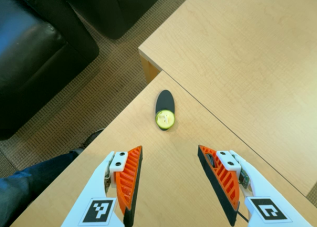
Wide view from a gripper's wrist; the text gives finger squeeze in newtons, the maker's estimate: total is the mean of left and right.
{"total": 1.0, "left": 1.8, "right": 0.1}